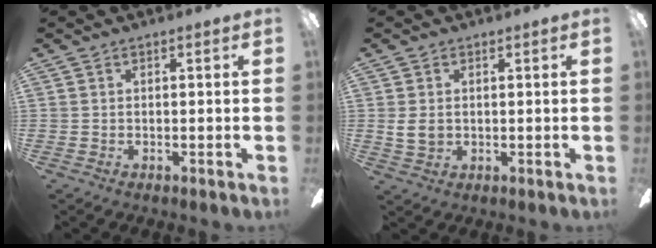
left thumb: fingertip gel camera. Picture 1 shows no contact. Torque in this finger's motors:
{"motor_torque": [-0.30, 0.59, 0.44, -0.24, 0.01]}